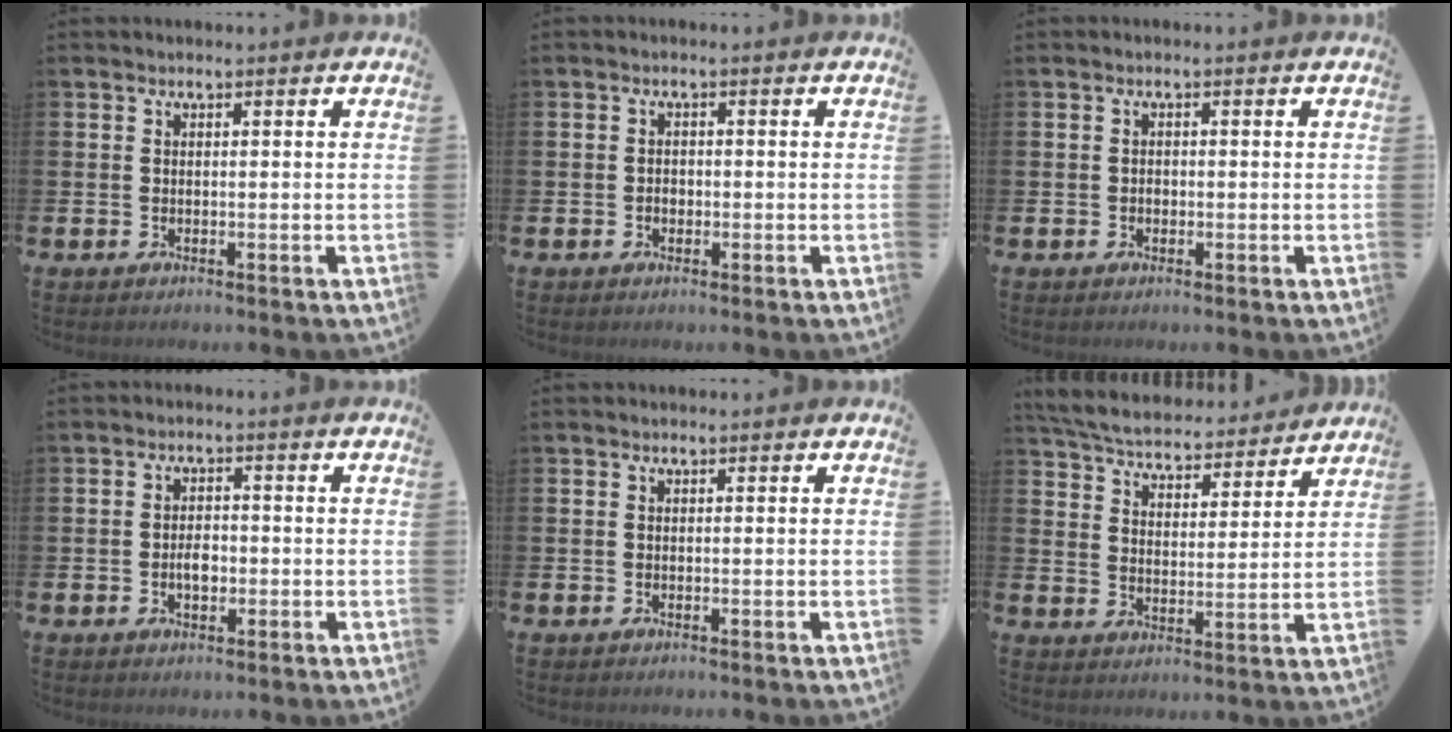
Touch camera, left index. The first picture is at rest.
{"total": 1.1, "force": [-0.4, 1.0, 0.5], "torque": [-0.008, 0.003, -0.010]}
{"total": 0.7, "force": [-0.3, 0.6, 0.2], "torque": [-0.003, 0.002, -0.007]}
{"total": 2.8, "force": [-0.6, 1.7, 2.1], "torque": [-0.021, -0.004, -0.015]}
{"total": 0.0}
{"total": 5.8, "force": [5.6, 1.0, 0.9], "torque": [-0.050, -0.042, 0.097]}